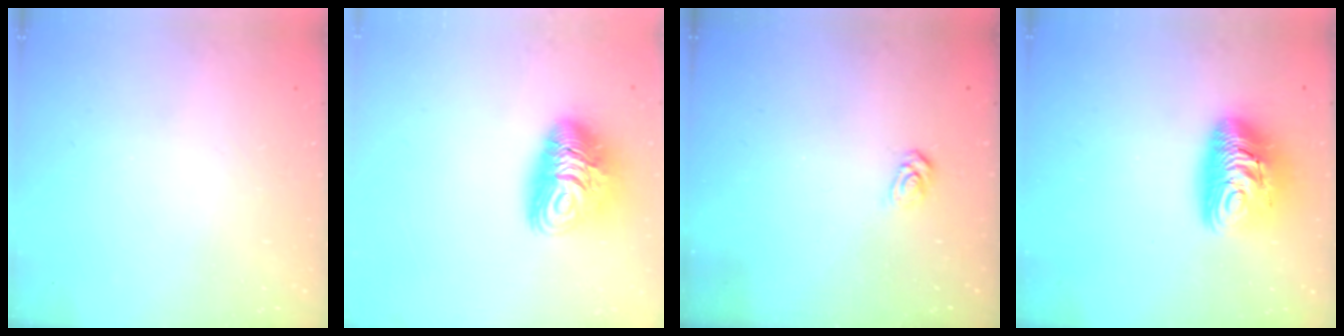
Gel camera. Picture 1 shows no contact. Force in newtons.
{"total": 11.5, "press": 11.4, "slide": 1.1}
{"total": 4.1, "press": 4.1, "slide": 0.4}
{"total": 12.0, "press": 11.9, "slide": 1.2}